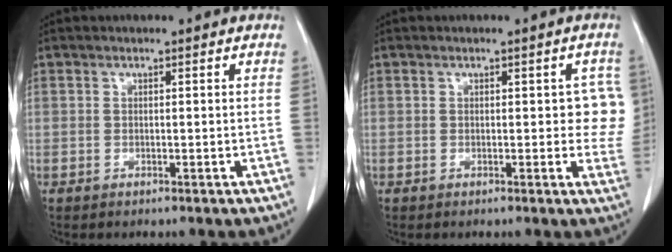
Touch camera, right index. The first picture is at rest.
{"total": 4.4, "force": [0.7, 2.5, 3.5], "torque": [-0.013, 0.010, 0.003]}